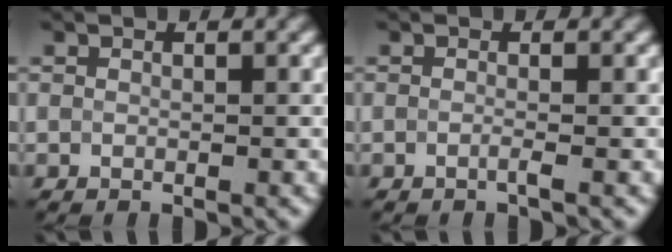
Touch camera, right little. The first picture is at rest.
{"total": 0.9, "force": [-0.8, -0.1, 0.1], "torque": [-0.001, -0.005, -0.015]}